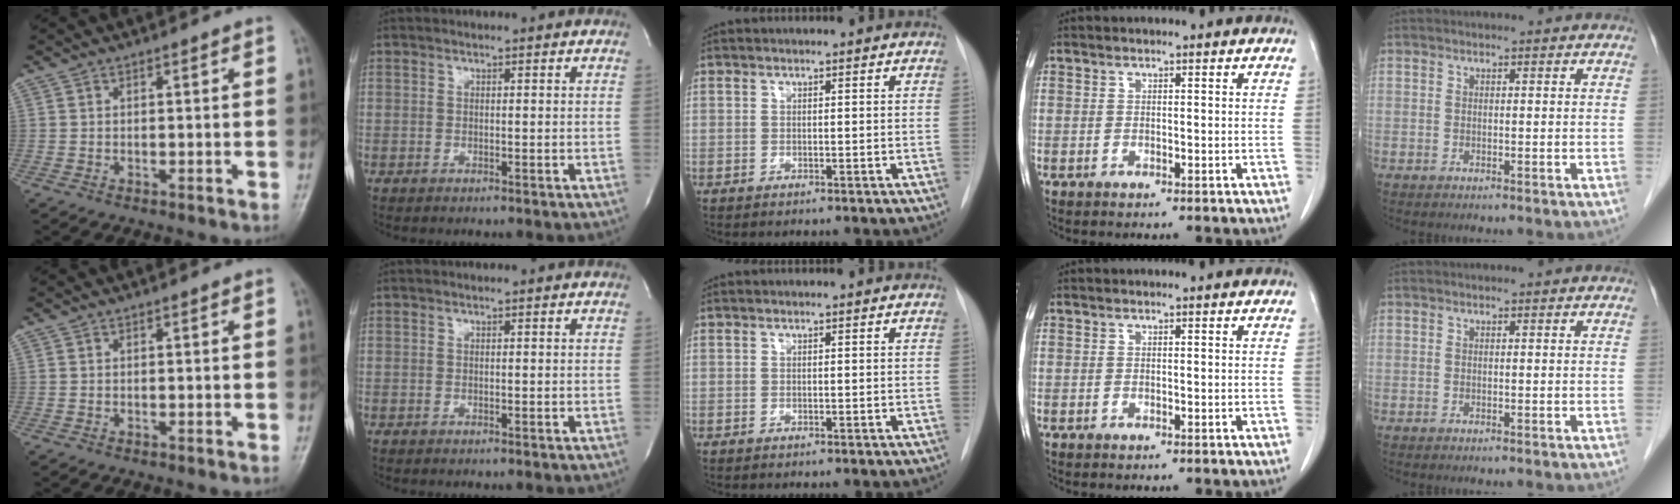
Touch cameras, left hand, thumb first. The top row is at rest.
{}